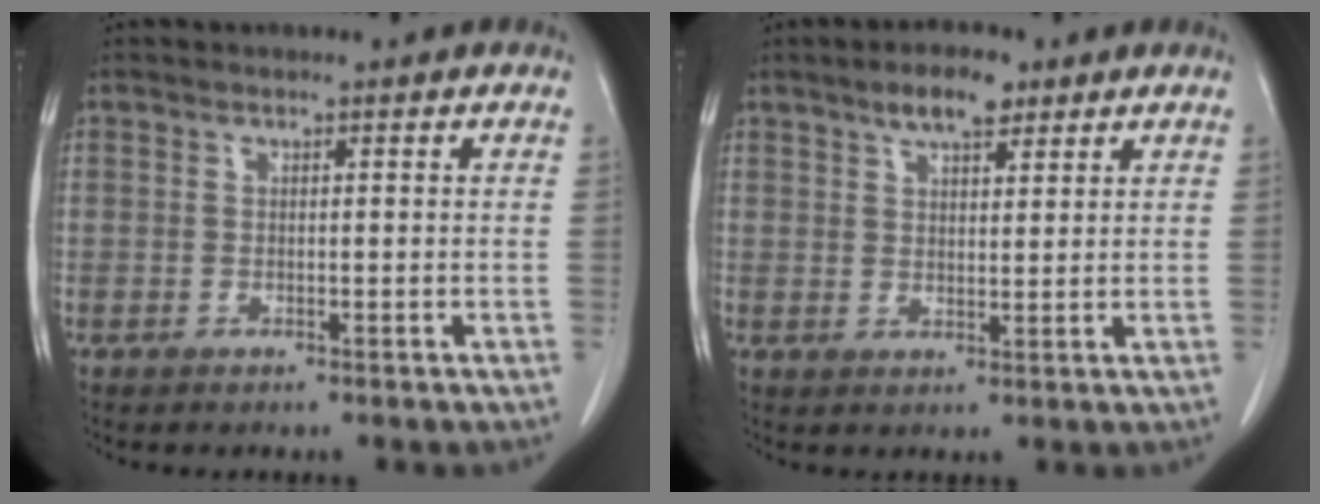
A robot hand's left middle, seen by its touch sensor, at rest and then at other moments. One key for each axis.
{"total": 5.2, "fx": 3.5, "fy": 1.9, "fz": 3.4, "tx": -0.061, "ty": 0.007, "tz": 0.060}